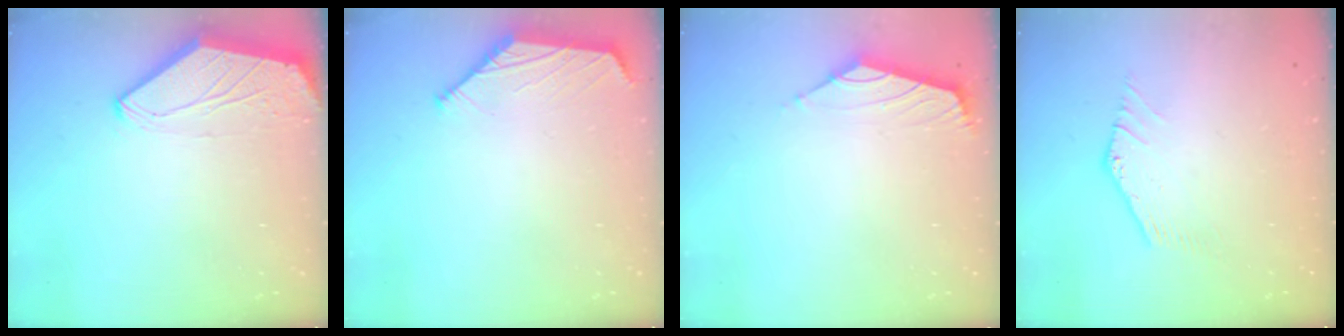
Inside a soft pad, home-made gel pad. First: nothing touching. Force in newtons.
{"total": 0.0}
{"total": 1.7, "press": 1.6, "slide": 0.6}
{"total": 0.6, "press": 0.6, "slide": 0.3}